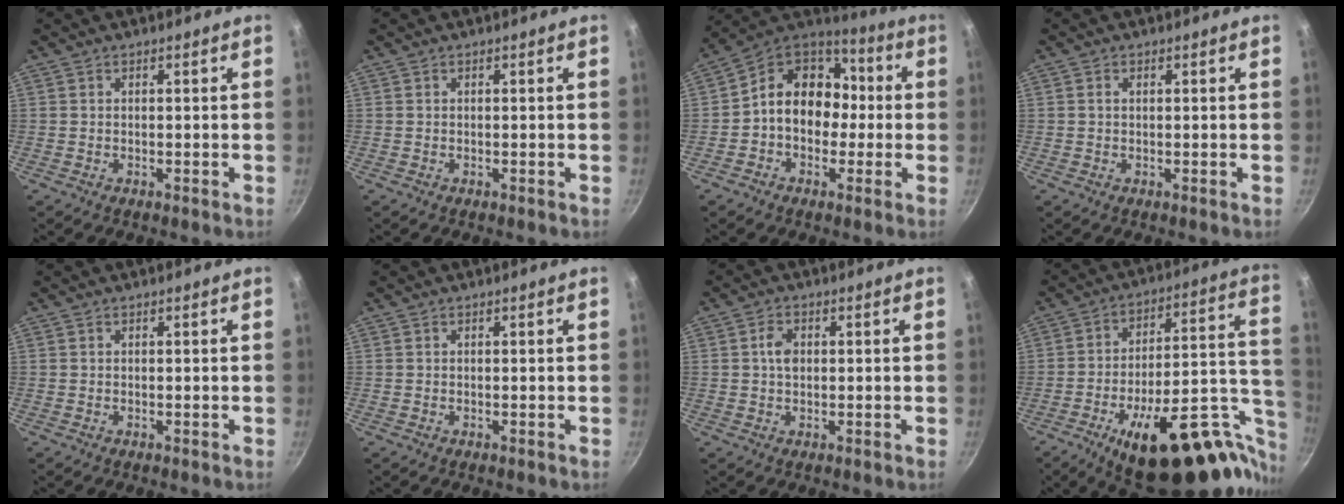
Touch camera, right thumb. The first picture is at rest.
{"total": 0.0}
{"total": 14.7, "force": [-0.7, 11.1, 9.5], "torque": [-0.109, 0.045, -0.027]}
{"total": 0.7, "force": [0.2, 0.4, 0.5], "torque": [-0.012, 0.003, 0.004]}
{"total": 0.0}
{"total": 0.0}
{"total": 3.2, "force": [0.4, 2.2, 2.3], "torque": [-0.037, 0.003, 0.003]}
{"total": 32.3, "force": [-15.4, 11.9, 25.8], "torque": [-0.246, 0.091, -0.212]}